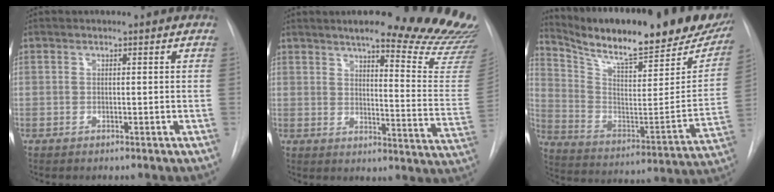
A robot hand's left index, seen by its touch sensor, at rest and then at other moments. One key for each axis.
{"total": 21.4, "fx": 19.2, "fy": 0.7, "fz": 9.5, "tx": -0.118, "ty": -0.108, "tz": 0.219}
{"total": 29.0, "fx": 23.8, "fy": 5.2, "fz": 15.8, "tx": -0.254, "ty": -0.051, "tz": 0.336}